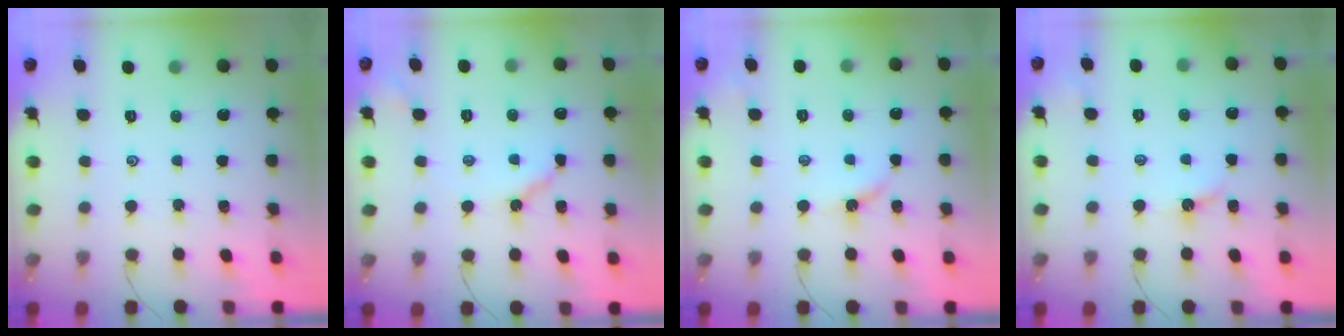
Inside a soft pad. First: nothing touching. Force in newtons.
{"total": 5.1, "press": 5.0, "slide": 0.1}
{"total": 5.8, "press": 5.7, "slide": 0.8}
{"total": 2.9, "press": 2.9, "slide": 0.2}